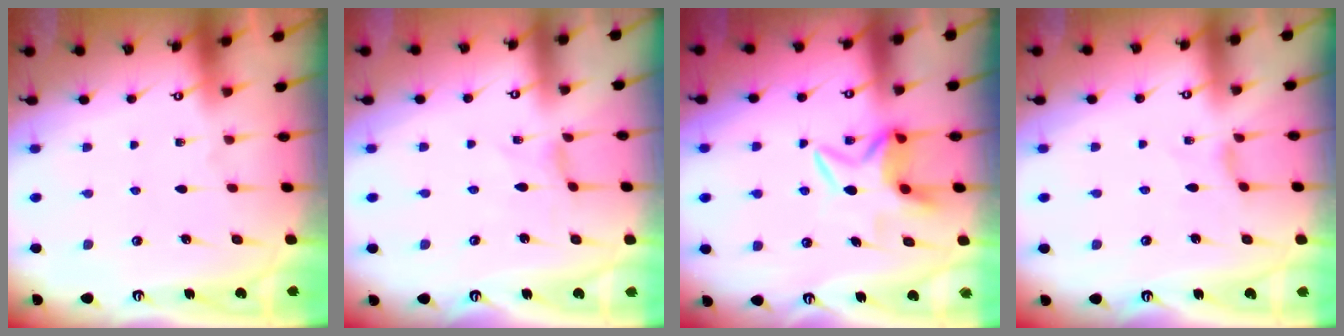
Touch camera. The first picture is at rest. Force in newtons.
{"total": 0.0}
{"total": 6.6, "press": 6.5, "slide": 1.2}
{"total": 0.0}